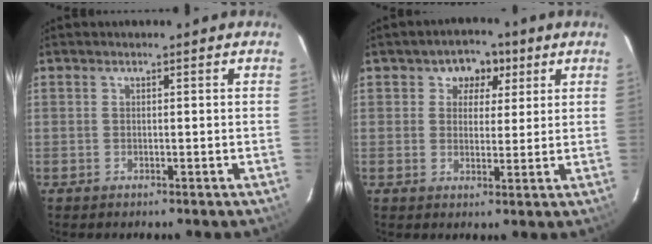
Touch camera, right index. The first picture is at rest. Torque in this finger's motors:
{"motor_torque": [0.09, 0.07, 0.05, 0.02]}